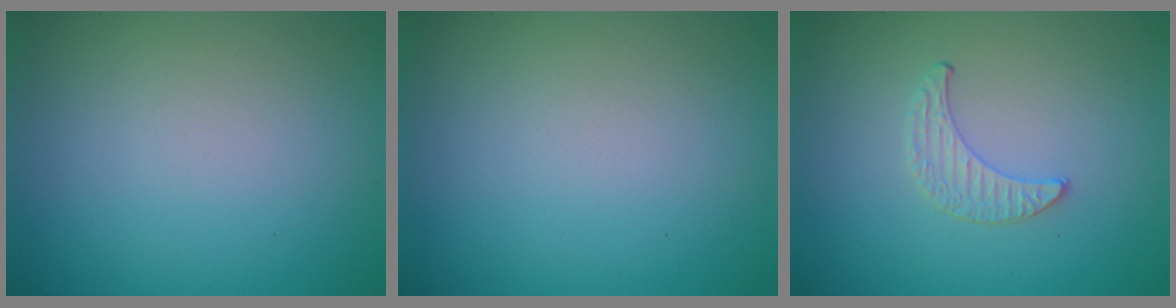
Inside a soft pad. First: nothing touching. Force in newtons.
{"total": 0.0}
{"total": 0.8, "press": 0.8, "slide": 0.2}